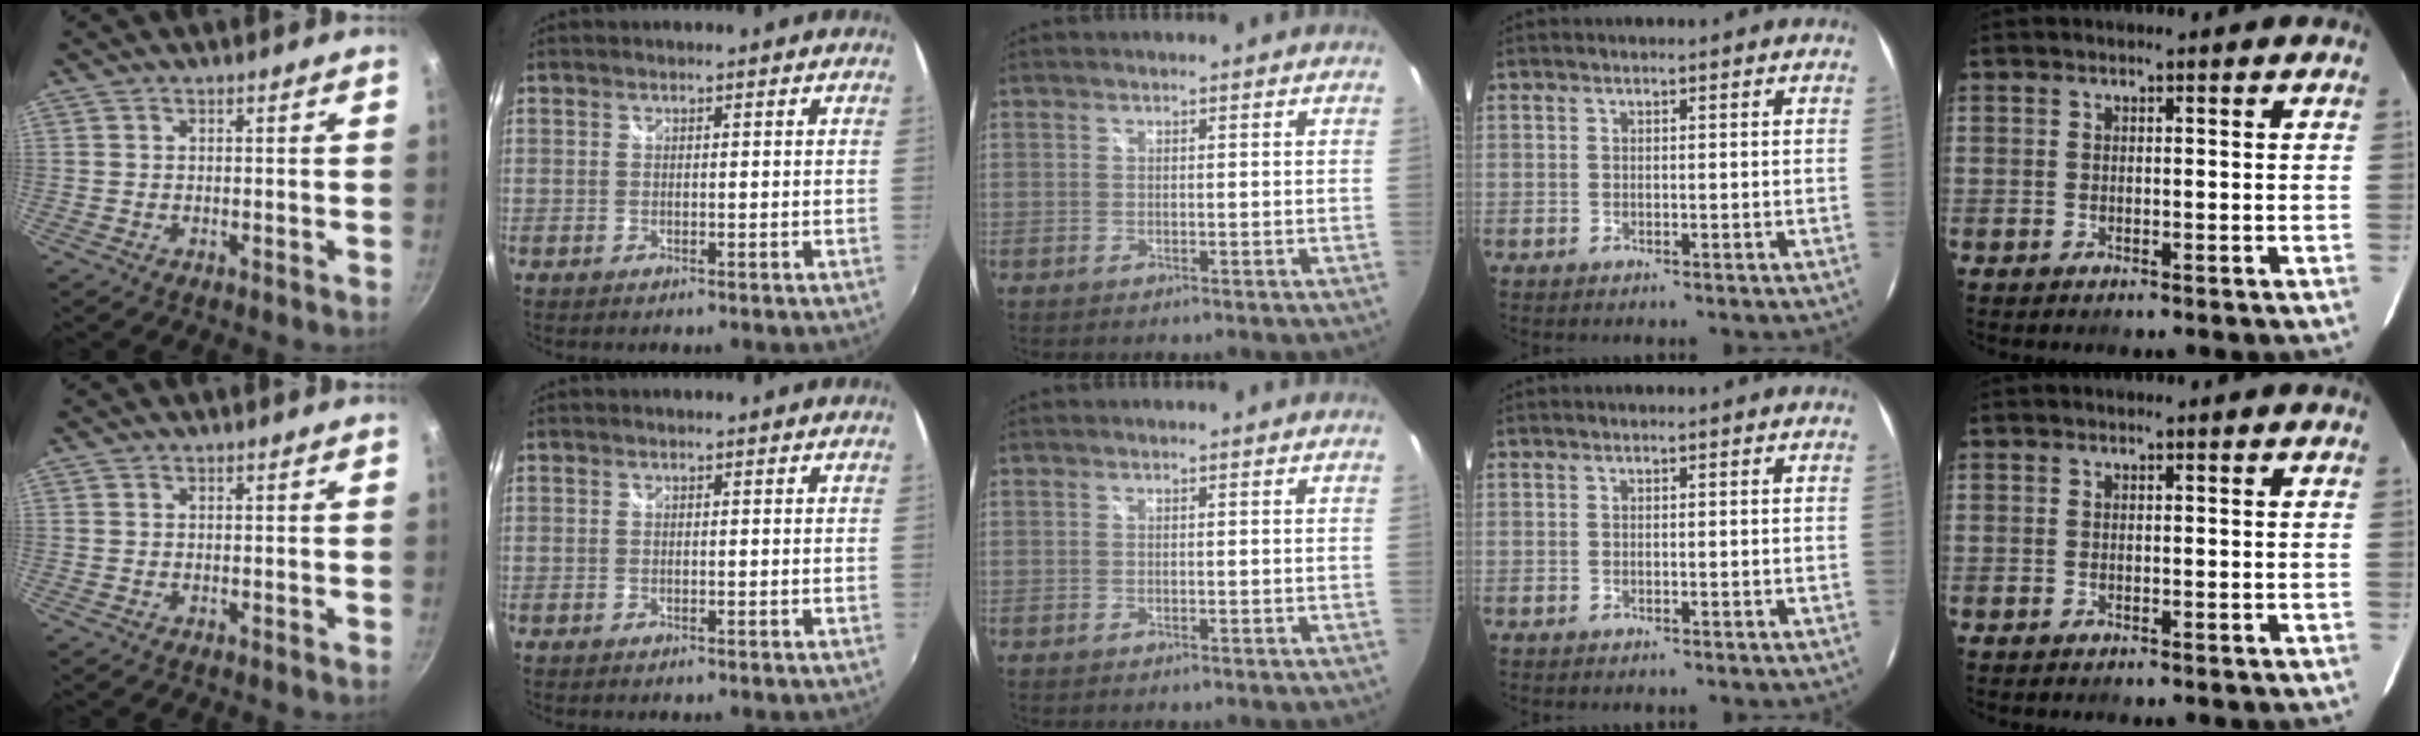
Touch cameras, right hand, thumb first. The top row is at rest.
{}